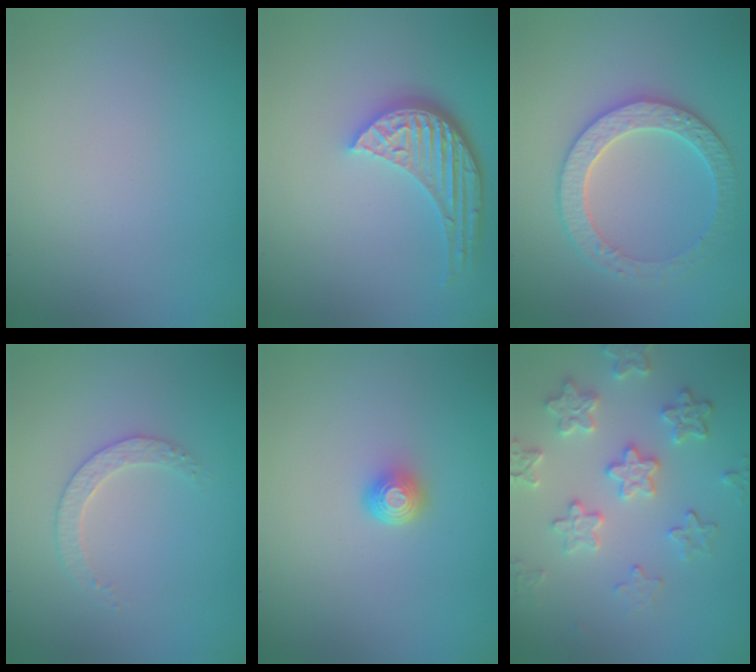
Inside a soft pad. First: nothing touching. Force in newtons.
{"total": 5.2, "press": 3.9, "slide": 3.5}
{"total": 3.6, "press": 3.5, "slide": 0.4}
{"total": 2.2, "press": 2.2, "slide": 0.6}
{"total": 1.6, "press": 1.2, "slide": 1.0}
{"total": 4.8, "press": 4.1, "slide": 2.6}